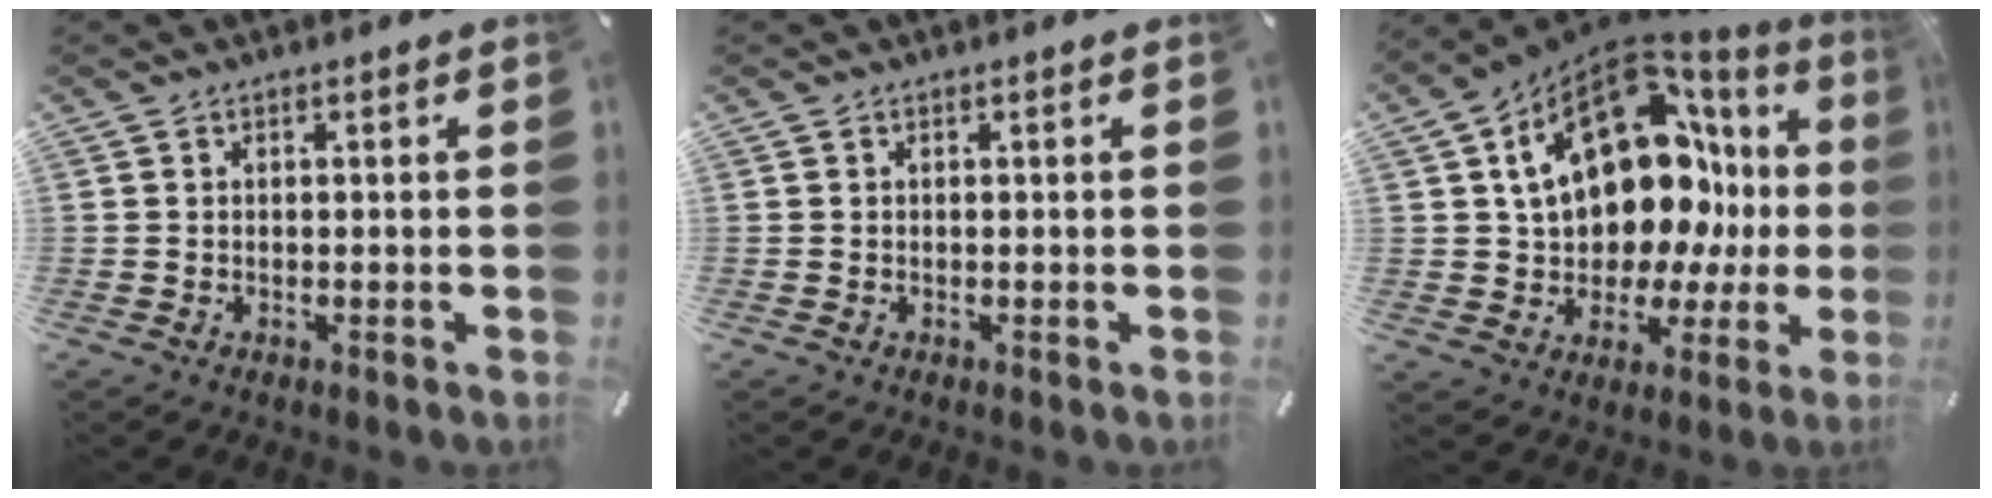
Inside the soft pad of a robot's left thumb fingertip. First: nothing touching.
{"total": 0.0}
{"total": 20.9, "force": [7.0, 13.2, 14.6], "torque": [-0.229, -0.052, 0.123]}